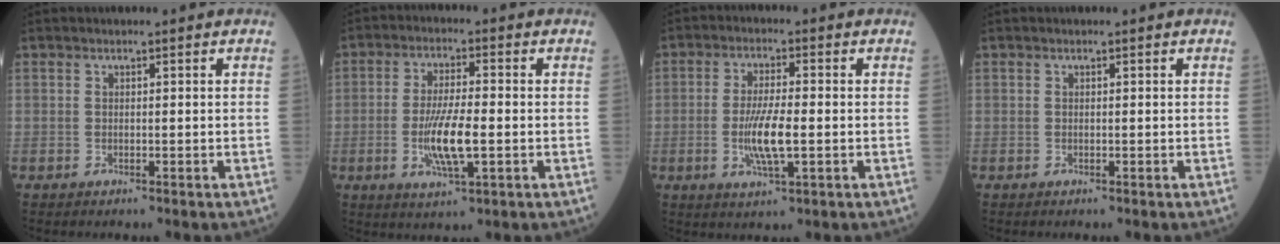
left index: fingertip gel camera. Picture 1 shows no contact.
{"total": 8.0, "force": [-1.7, 1.5, 7.6], "torque": [-0.154, -0.011, -0.033]}
{"total": 6.8, "force": [-1.3, 1.2, 6.6], "torque": [-0.137, -0.011, -0.025]}
{"total": 0.0}